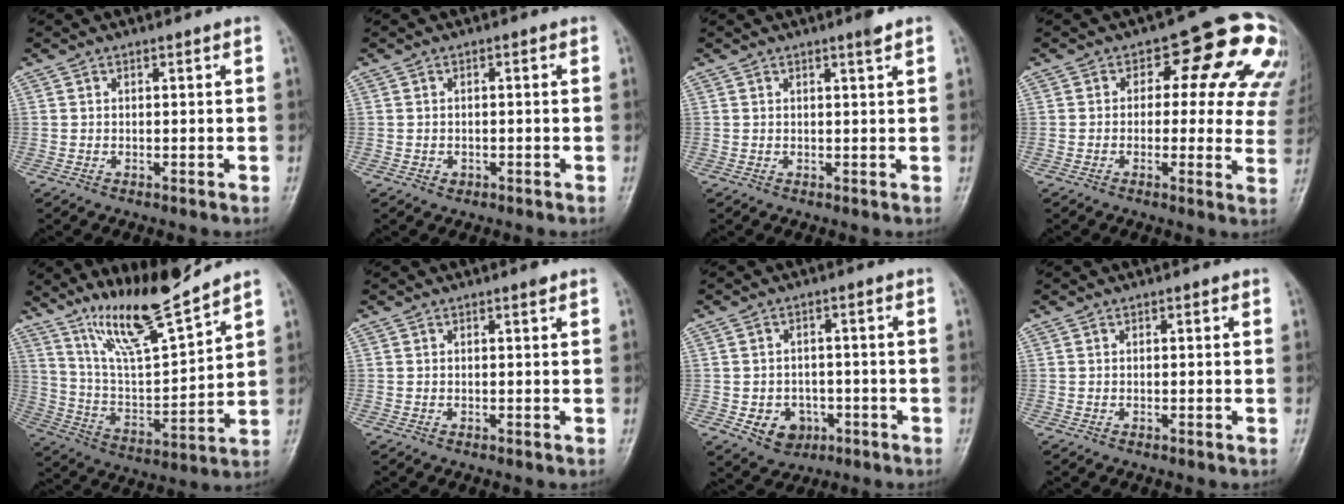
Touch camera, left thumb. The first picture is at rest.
{"total": 1.1, "force": [-0.4, 0.9, 0.2], "torque": [0.002, 0.005, -0.007]}
{"total": 1.6, "force": [1.1, -0.1, 1.1], "torque": [-0.017, -0.008, 0.018]}
{"total": 15.8, "force": [5.1, 8.9, 11.9], "torque": [-0.082, 0.004, 0.040]}
{"total": 14.3, "force": [12.0, 1.3, 7.8], "torque": [-0.128, -0.076, 0.230]}
{"total": 0.6, "force": [0.4, 0.1, 0.4], "torque": [-0.007, -0.001, 0.005]}
{"total": 6.5, "force": [-2.2, 5.4, 2.9], "torque": [-0.019, 0.016, -0.026]}
{"total": 0.0}